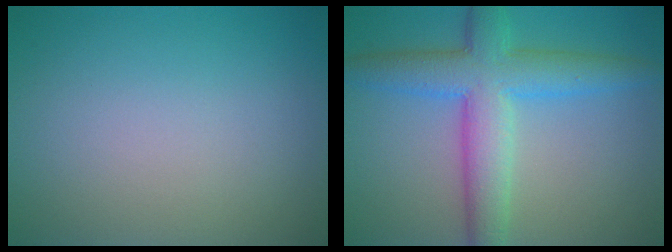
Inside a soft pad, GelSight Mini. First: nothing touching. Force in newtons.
{"total": 7.1, "press": 7.1, "slide": 0.1}